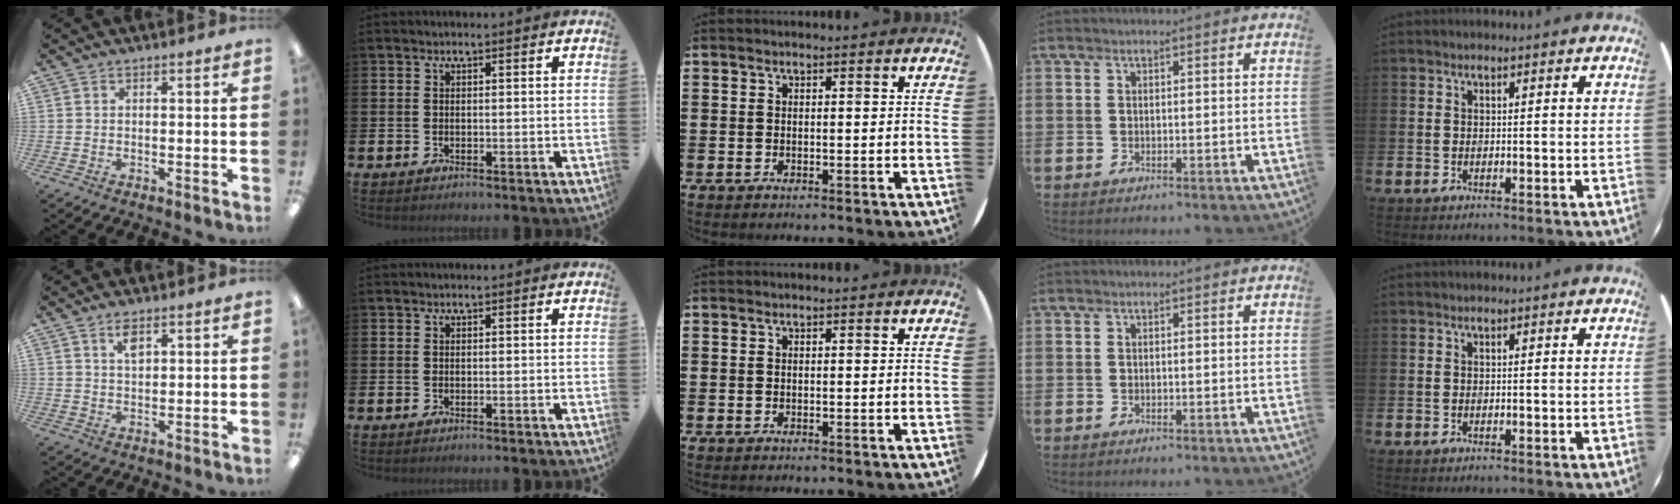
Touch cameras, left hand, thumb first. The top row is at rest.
{"thumb": {"total": 3.7, "force": [2.2, 1.7, 2.5], "torque": [-0.038, -0.003, 0.036]}}